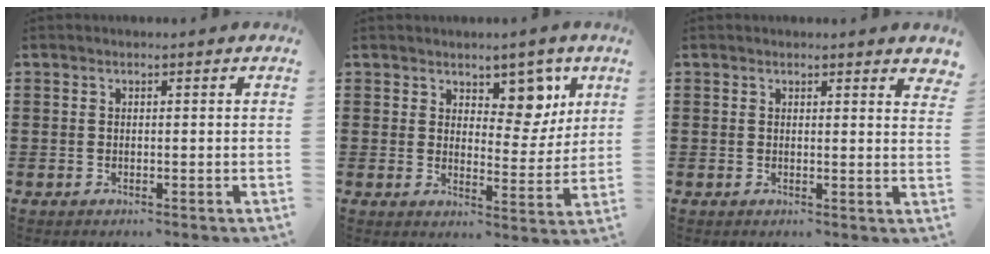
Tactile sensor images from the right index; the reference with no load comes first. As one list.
[{"total": 7.1, "force": [4.7, 4.1, 3.4], "torque": [-0.059, -0.016, 0.078]}, {"total": 1.2, "force": [1.2, 0.2, 0.2], "torque": [0.001, -0.002, 0.021]}]